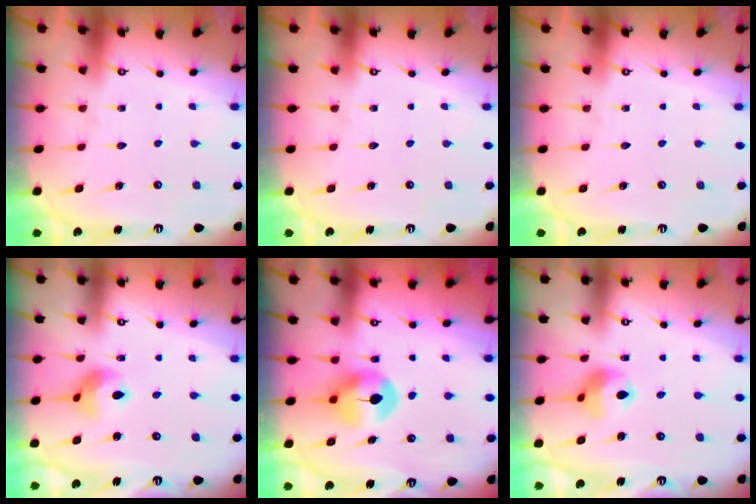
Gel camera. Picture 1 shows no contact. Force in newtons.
{"total": 0.0}
{"total": 0.0}
{"total": 7.7, "press": 7.7, "slide": 0.3}
{"total": 8.0, "press": 8.0, "slide": 0.4}
{"total": 8.6, "press": 8.5, "slide": 0.8}